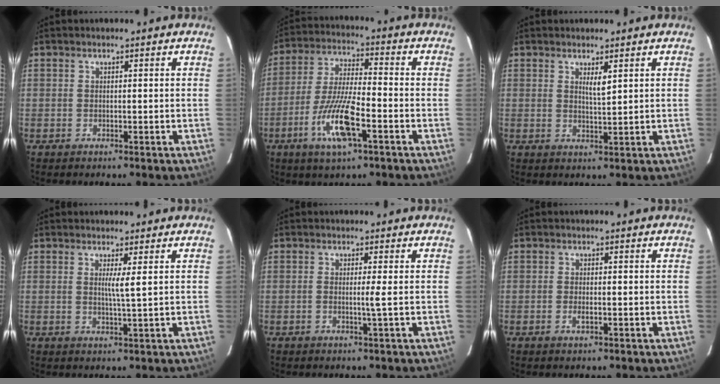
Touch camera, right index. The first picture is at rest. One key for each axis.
{"total": 11.6, "fx": -4.9, "fy": 1.9, "fz": 10.3, "tx": -0.206, "ty": -0.010, "tz": -0.090}
{"total": 2.1, "fx": 1.1, "fy": 0.1, "fz": 1.8, "tx": -0.037, "ty": -0.006, "tz": 0.022}
{"total": 2.3, "fx": 0.7, "fy": -0.5, "fz": 2.1, "tx": -0.040, "ty": -0.006, "tz": 0.012}
{"total": 1.6, "fx": -0.2, "fy": -0.6, "fz": 1.4, "tx": -0.024, "ty": -0.001, "tz": -0.008}
{"total": 1.4, "fx": -0.5, "fy": 0.3, "fz": 1.2, "tx": -0.025, "ty": 0.000, "tz": -0.009}